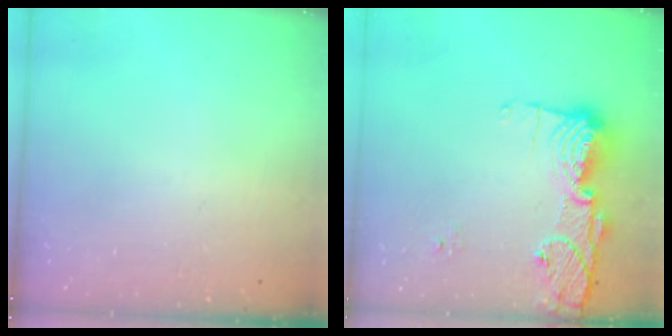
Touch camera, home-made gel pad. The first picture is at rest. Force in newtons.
{"total": 14.2, "press": 14.2, "slide": 1.5}